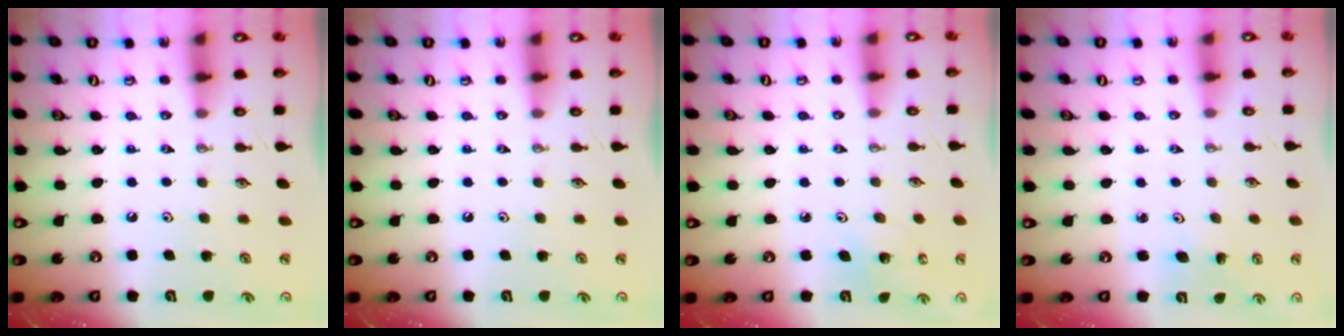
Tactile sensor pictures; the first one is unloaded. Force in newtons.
{"total": 0.0}
{"total": 2.0, "press": 2.0, "slide": 0.1}
{"total": 3.6, "press": 3.5, "slide": 0.4}